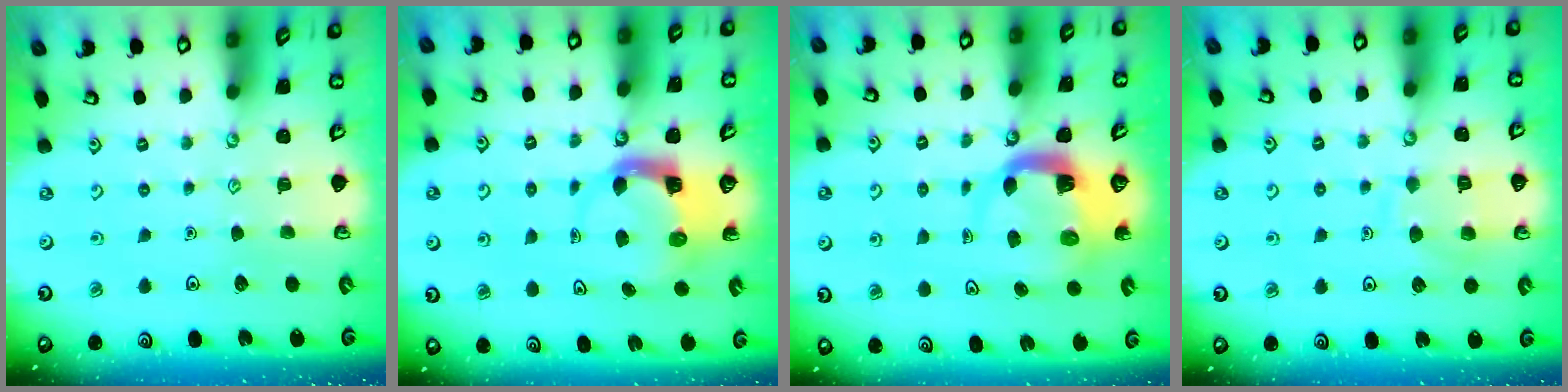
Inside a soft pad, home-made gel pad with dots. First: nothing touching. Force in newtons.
{"total": 4.0, "press": 3.9, "slide": 0.6}
{"total": 5.6, "press": 5.5, "slide": 0.9}
{"total": 9.0, "press": 8.9, "slide": 0.9}